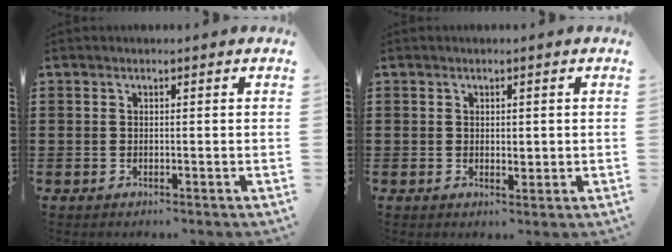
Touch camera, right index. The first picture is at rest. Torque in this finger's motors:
{"motor_torque": [-0.20, 0.28, 0.09, 0.01]}